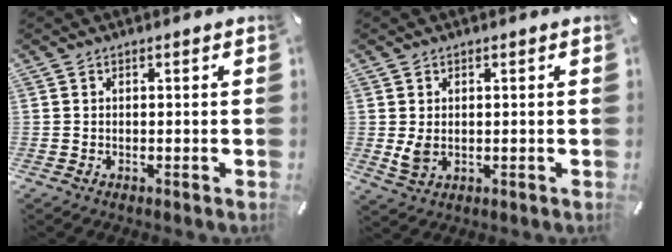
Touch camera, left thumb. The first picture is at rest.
{"total": 3.6, "force": [0.4, 2.8, 2.3], "torque": [-0.048, -0.005, 0.005]}